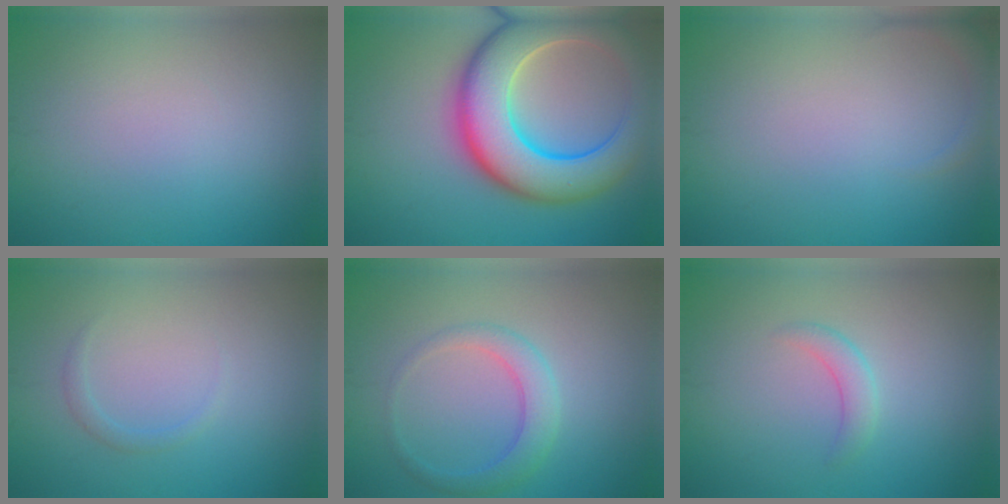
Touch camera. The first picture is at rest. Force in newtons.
{"total": 11.7, "press": 11.7, "slide": 0.4}
{"total": 1.4, "press": 1.4, "slide": 0.1}
{"total": 0.9, "press": 0.9, "slide": 0.1}
{"total": 3.0, "press": 3.0, "slide": 0.1}
{"total": 1.7, "press": 1.7, "slide": 0.1}